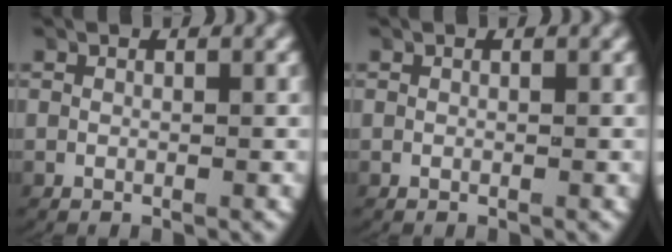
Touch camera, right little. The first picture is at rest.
{"total": 0.0}